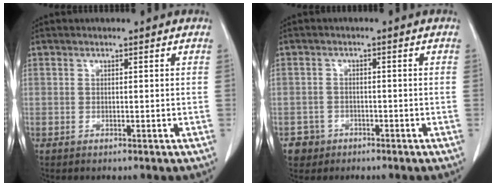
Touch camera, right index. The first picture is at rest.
{"total": 3.2, "force": [-1.8, 2.6, -0.3], "torque": [0.007, 0.012, -0.033]}